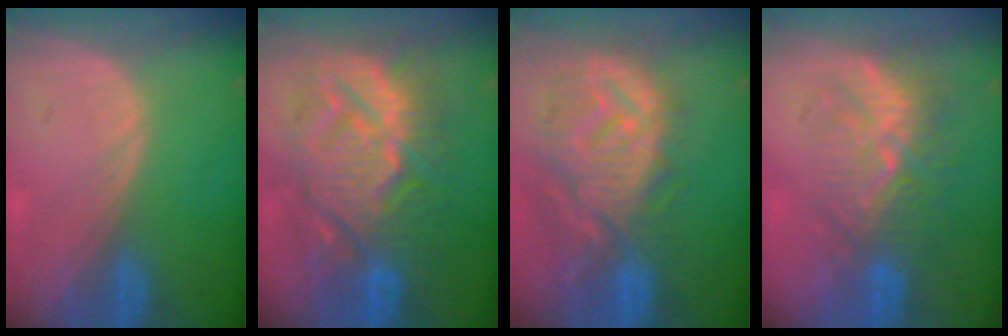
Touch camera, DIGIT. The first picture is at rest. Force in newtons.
{"total": 13.9, "press": 13.9, "slide": 1.3}
{"total": 12.4, "press": 11.1, "slide": 5.5}
{"total": 9.4, "press": 8.7, "slide": 3.8}